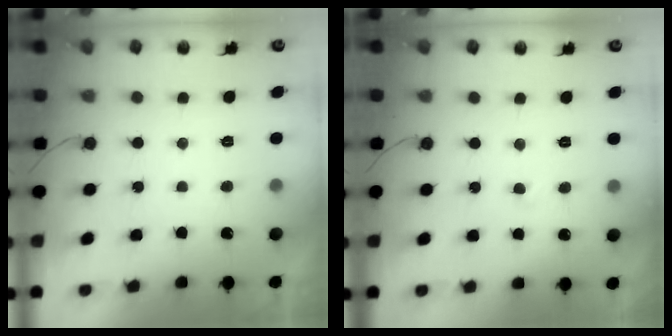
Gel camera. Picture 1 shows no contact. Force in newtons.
{"total": 3.1, "press": 3.1, "slide": 0.2}